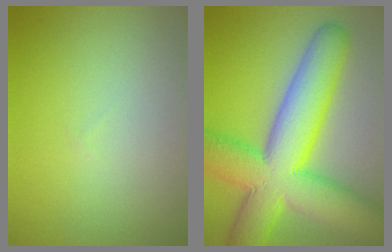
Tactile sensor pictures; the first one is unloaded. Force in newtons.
{"total": 13.3, "press": 13.3, "slide": 0.5}